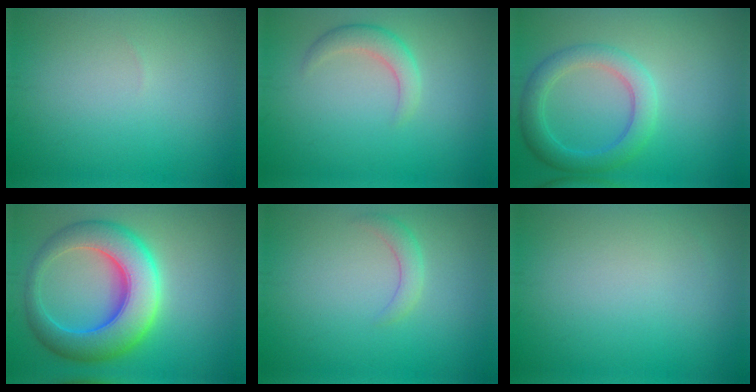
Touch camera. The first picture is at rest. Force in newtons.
{"total": 2.6, "press": 2.6, "slide": 0.0}
{"total": 4.0, "press": 4.0, "slide": 0.1}
{"total": 9.6, "press": 9.6, "slide": 0.2}
{"total": 1.7, "press": 1.7, "slide": 0.0}
{"total": 0.0}